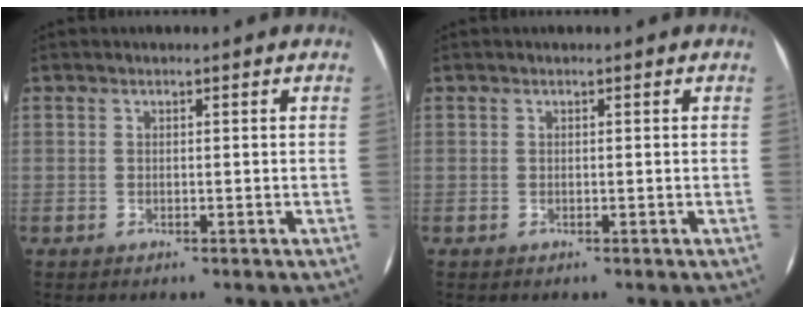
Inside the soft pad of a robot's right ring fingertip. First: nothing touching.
{"total": 0.0}